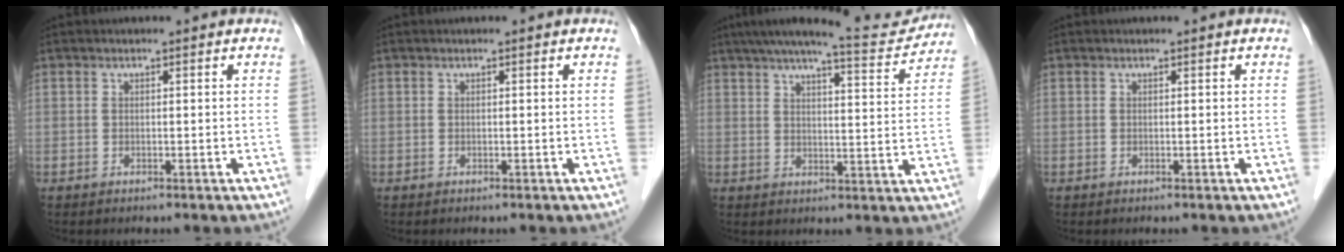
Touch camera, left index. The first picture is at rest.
{"total": 0.0}
{"total": 13.5, "force": [12.3, 1.0, 5.3], "torque": [-0.076, -0.004, 0.158]}
{"total": 0.0}